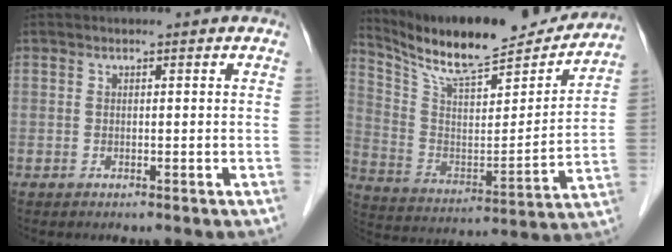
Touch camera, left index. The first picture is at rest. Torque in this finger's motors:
{"motor_torque": [0.37, -0.20, 0.40, 0.11]}